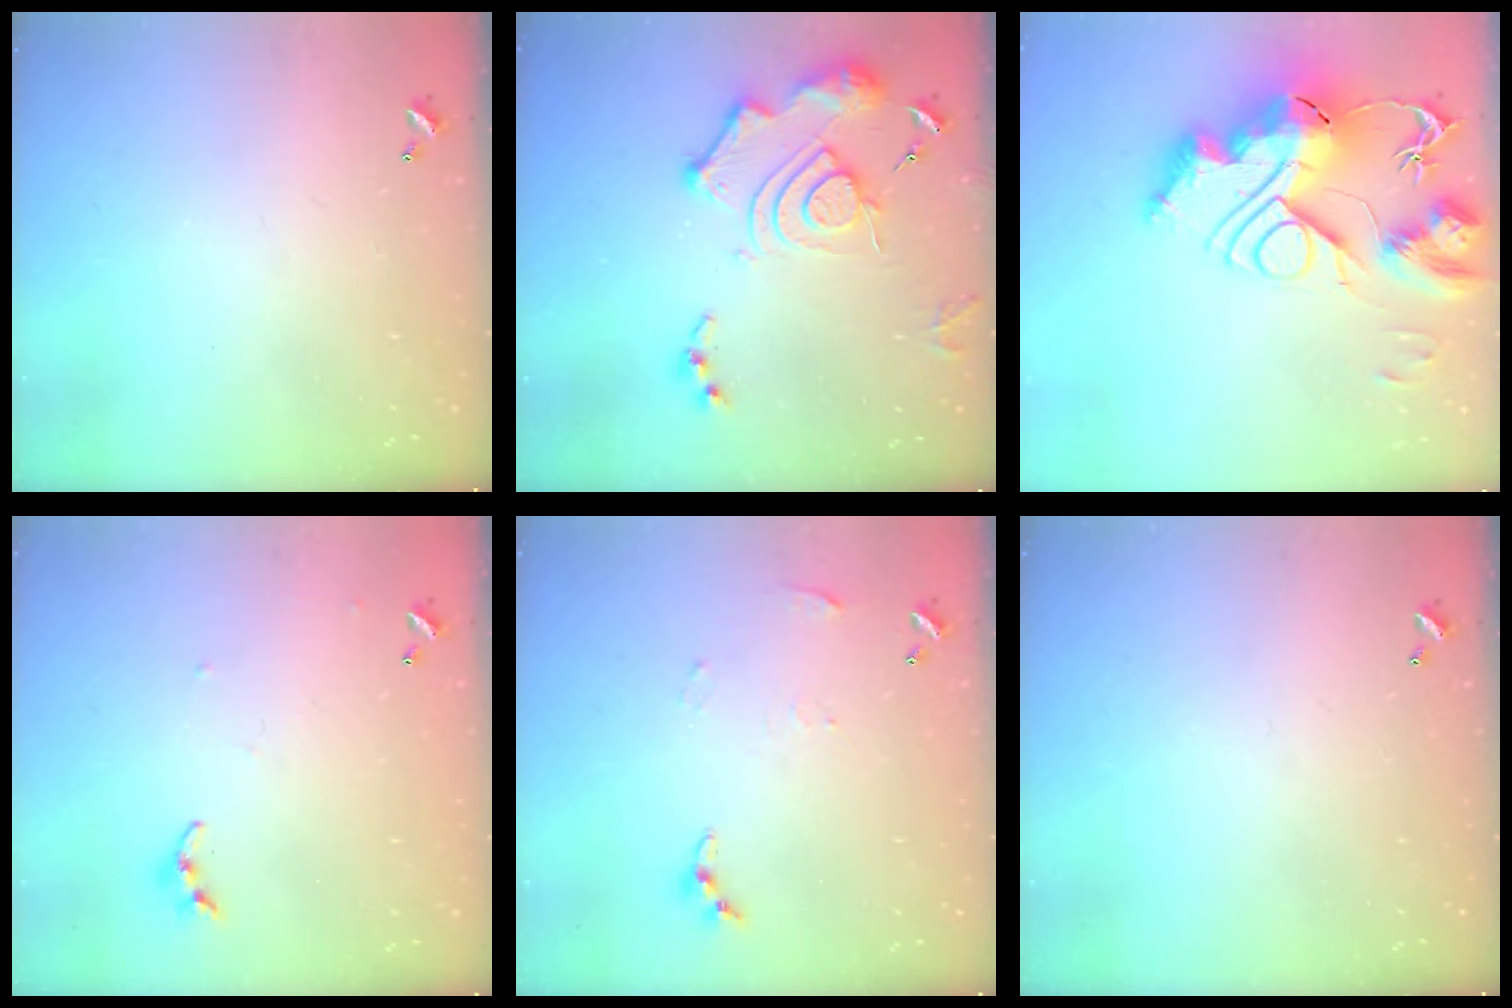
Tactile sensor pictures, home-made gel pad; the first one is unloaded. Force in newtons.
{"total": 15.2, "press": 15.1, "slide": 1.7}
{"total": 0.7, "press": 0.7, "slide": 0.0}
{"total": 4.2, "press": 4.1, "slide": 0.4}
{"total": 4.6, "press": 4.6, "slide": 0.5}
{"total": 0.0}